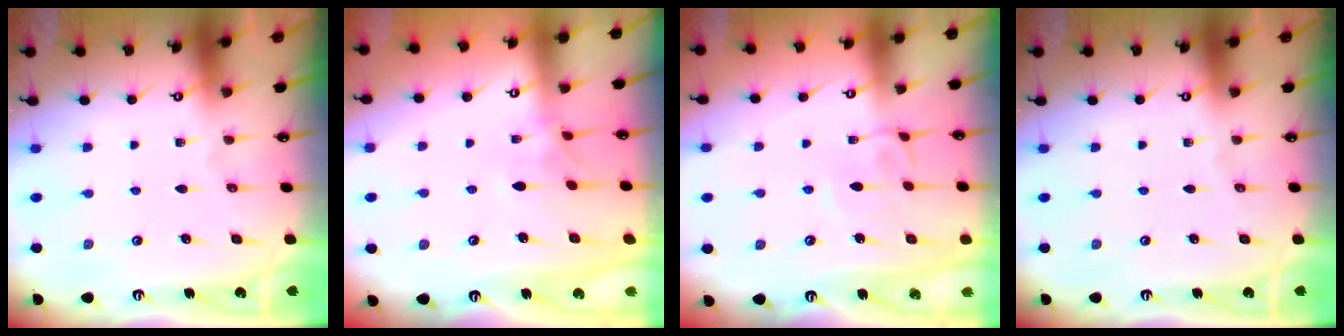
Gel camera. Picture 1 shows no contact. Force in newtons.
{"total": 2.3, "press": 2.2, "slide": 0.8}
{"total": 3.3, "press": 3.3, "slide": 0.1}
{"total": 0.0}